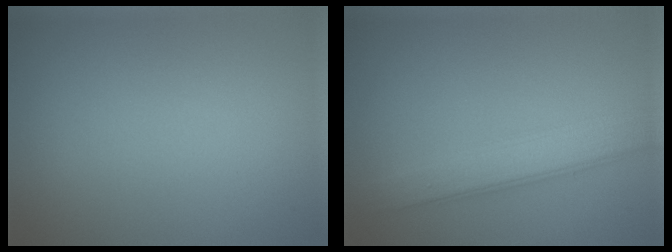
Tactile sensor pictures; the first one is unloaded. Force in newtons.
{"total": 3.8, "press": 3.8, "slide": 0.0}